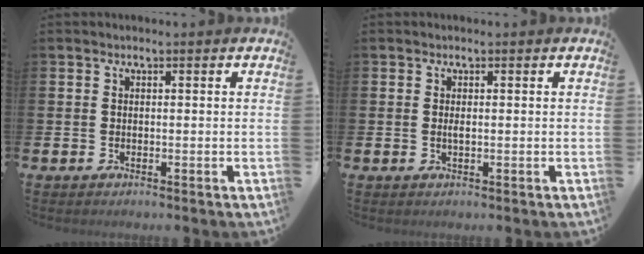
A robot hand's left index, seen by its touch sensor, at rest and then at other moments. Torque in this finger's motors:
{"motor_torque": [0.34, -0.03, 0.00, 0.03]}